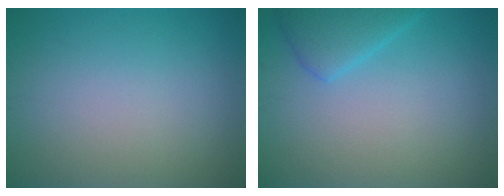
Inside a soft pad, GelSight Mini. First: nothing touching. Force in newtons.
{"total": 2.9, "press": 2.9, "slide": 0.2}